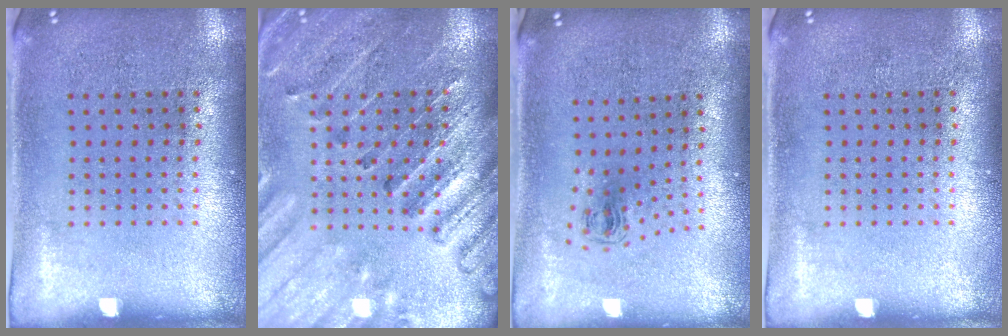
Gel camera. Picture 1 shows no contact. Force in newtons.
{"total": 2.6, "press": 2.6, "slide": 0.4}
{"total": 0.7, "press": 0.4, "slide": 0.6}
{"total": 0.0}